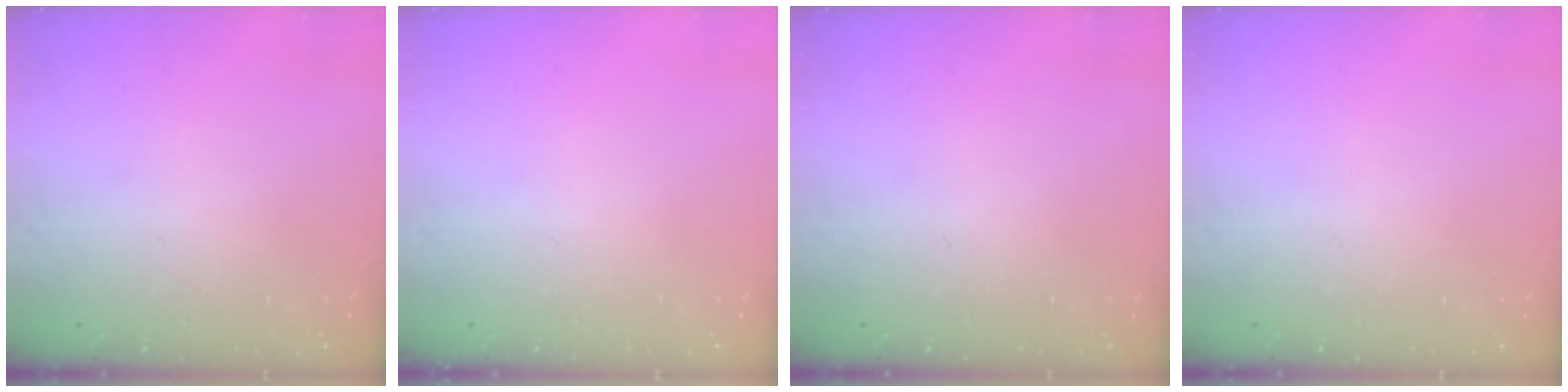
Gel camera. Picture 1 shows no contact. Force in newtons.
{"total": 0.0}
{"total": 0.0}
{"total": 0.0}